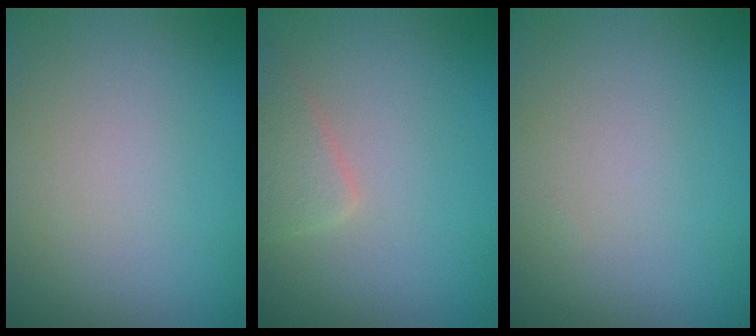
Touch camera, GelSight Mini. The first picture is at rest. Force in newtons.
{"total": 1.9, "press": 1.9, "slide": 0.2}
{"total": 0.0}